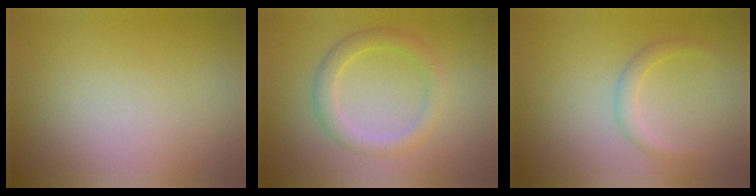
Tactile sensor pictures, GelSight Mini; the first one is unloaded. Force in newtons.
{"total": 2.7, "press": 2.6, "slide": 0.1}
{"total": 1.4, "press": 1.4, "slide": 0.0}